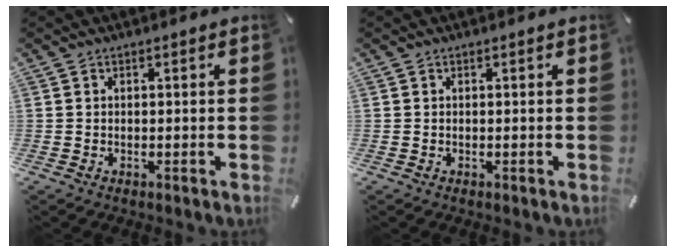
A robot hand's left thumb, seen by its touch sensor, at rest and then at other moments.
{"total": 0.0}